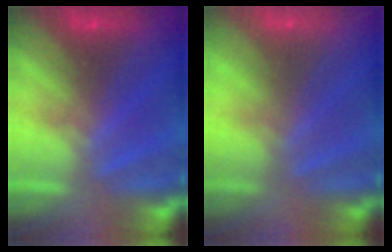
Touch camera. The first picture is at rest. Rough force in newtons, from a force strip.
{"total": 2.9}